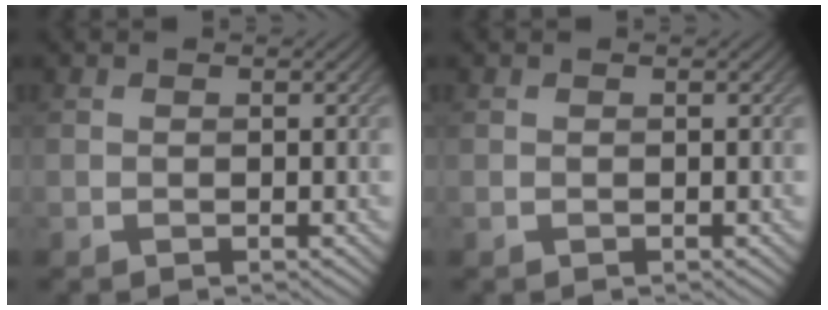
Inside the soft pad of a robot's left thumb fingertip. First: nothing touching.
{"total": 0.0}